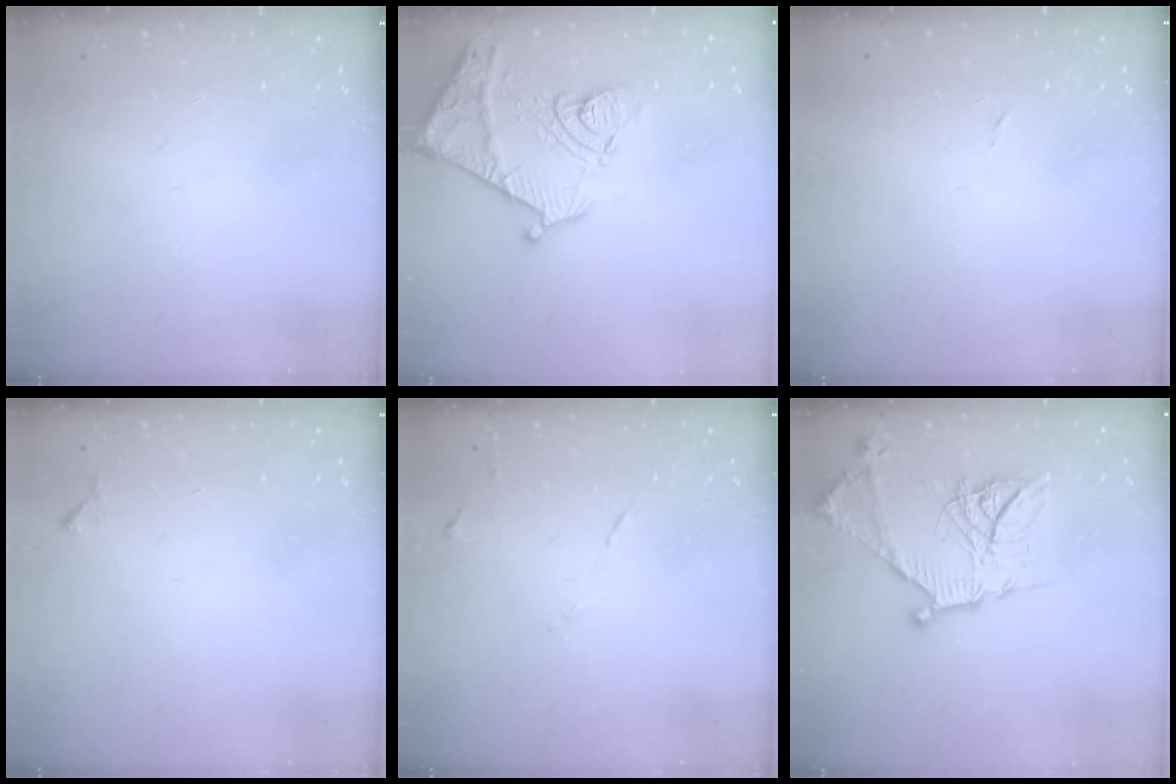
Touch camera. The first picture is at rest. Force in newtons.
{"total": 14.3, "press": 14.3, "slide": 1.4}
{"total": 2.4, "press": 2.4, "slide": 0.4}
{"total": 4.4, "press": 4.4, "slide": 0.7}
{"total": 5.3, "press": 5.2, "slide": 0.7}
{"total": 17.4, "press": 17.4, "slide": 0.5}